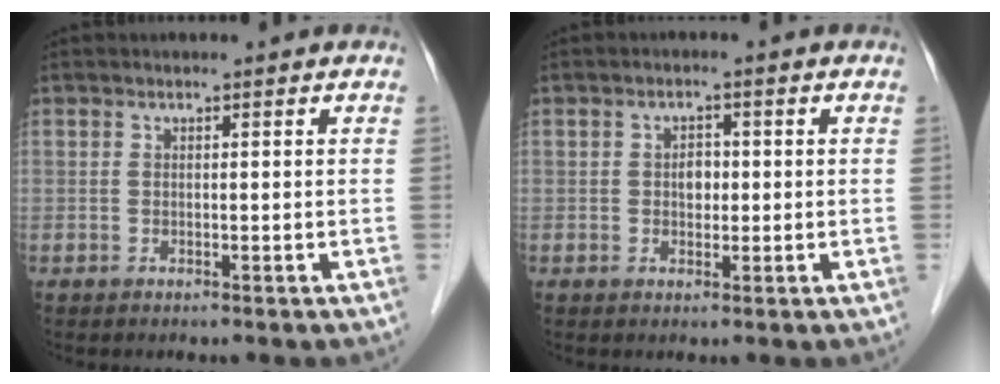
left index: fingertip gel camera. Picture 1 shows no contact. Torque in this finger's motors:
{"motor_torque": [0.15, 0.09, 0.03, 0.01]}